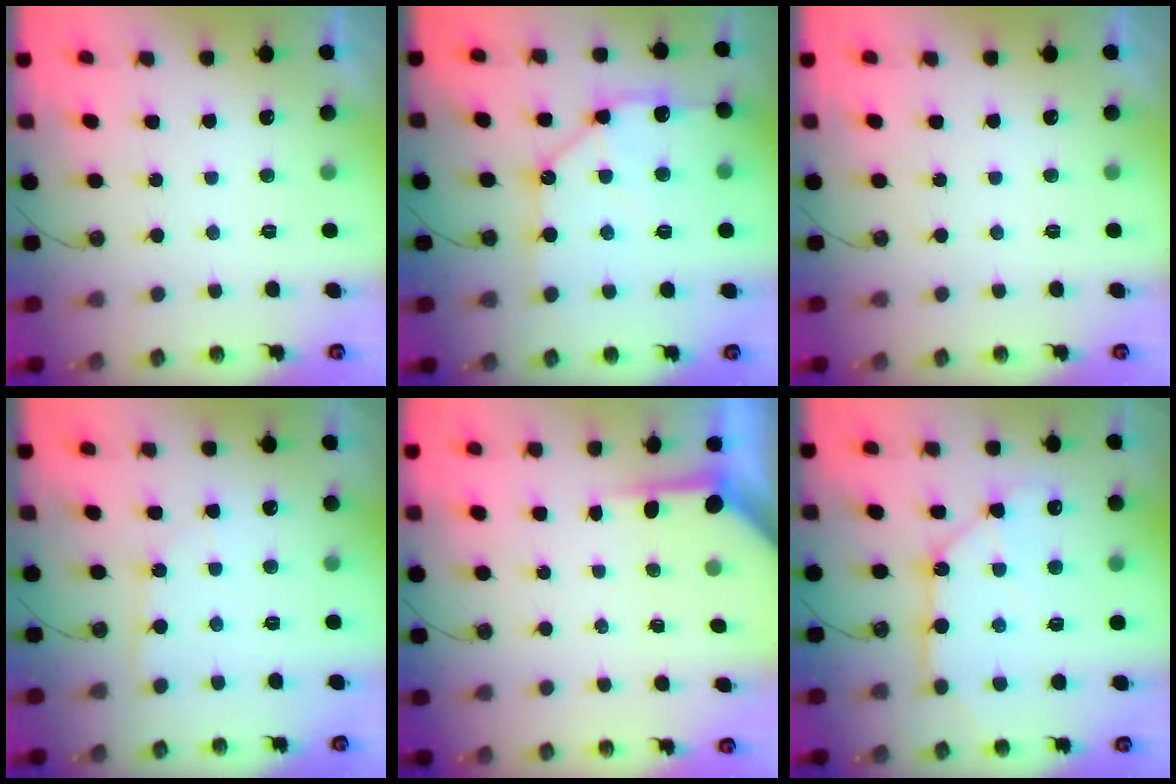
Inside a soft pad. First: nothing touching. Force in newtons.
{"total": 13.6, "press": 13.5, "slide": 1.6}
{"total": 0.0}
{"total": 2.8, "press": 2.8, "slide": 0.3}
{"total": 4.0, "press": 4.0, "slide": 0.4}
{"total": 10.4, "press": 10.3, "slide": 1.2}